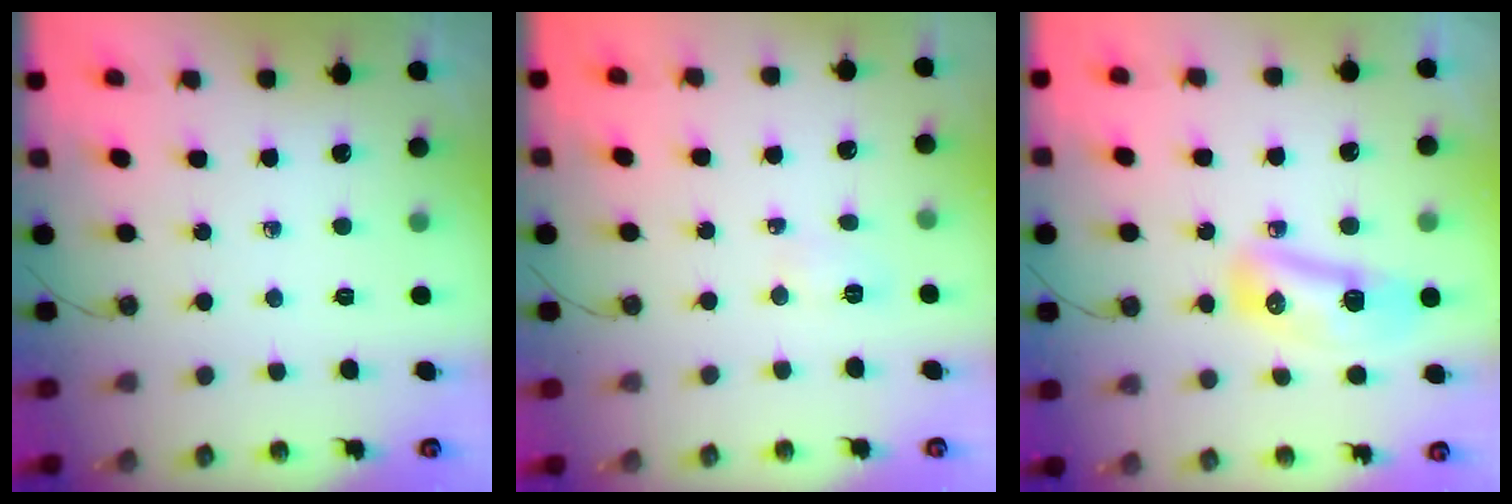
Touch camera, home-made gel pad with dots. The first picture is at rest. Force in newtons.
{"total": 3.4, "press": 3.2, "slide": 0.9}
{"total": 12.4, "press": 11.5, "slide": 4.7}